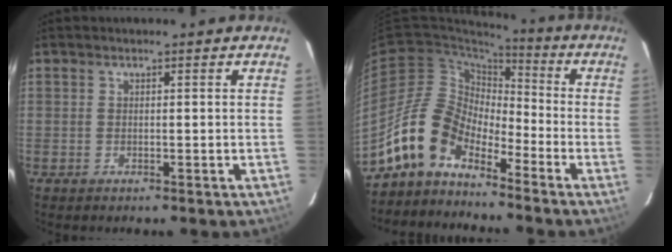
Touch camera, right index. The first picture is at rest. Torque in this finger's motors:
{"motor_torque": [0.88, -0.99, 0.69, 0.07]}